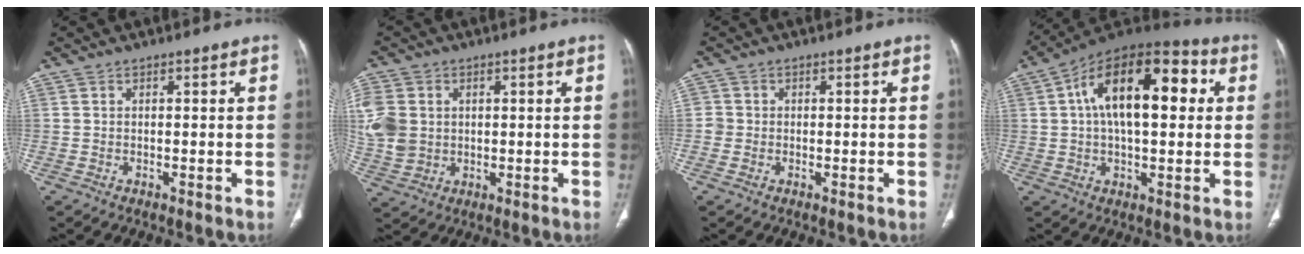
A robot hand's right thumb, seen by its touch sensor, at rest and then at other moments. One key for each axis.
{"total": 11.4, "fx": 1.5, "fy": 9.5, "fz": 6.2, "tx": -0.151, "ty": 0.001, "tz": 0.040}
{"total": 1.7, "fx": -0.2, "fy": 1.6, "fz": 0.2, "tx": 0.007, "ty": 0.007, "tz": -0.006}
{"total": 20.2, "fx": 4.1, "fy": 10.1, "fz": 17.1, "tx": -0.249, "ty": 0.031, "tz": 0.053}